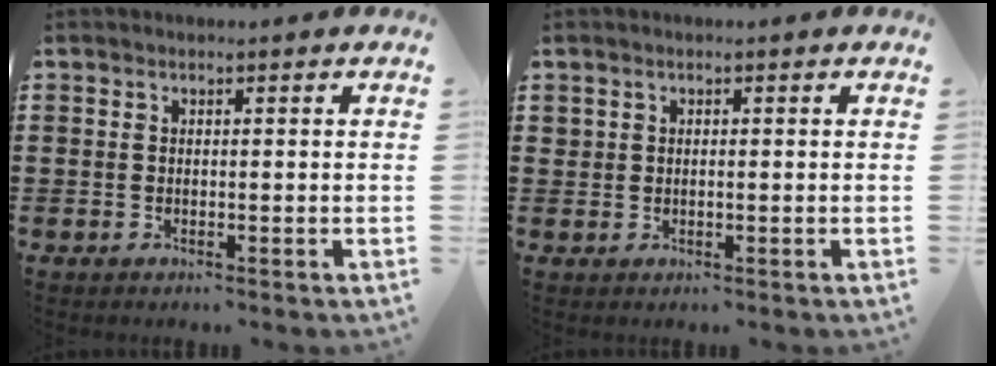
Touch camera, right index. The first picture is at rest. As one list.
[{"total": 0.7, "force": [0.3, 0.5, 0.3], "torque": [-0.008, 0.003, 0.006]}]